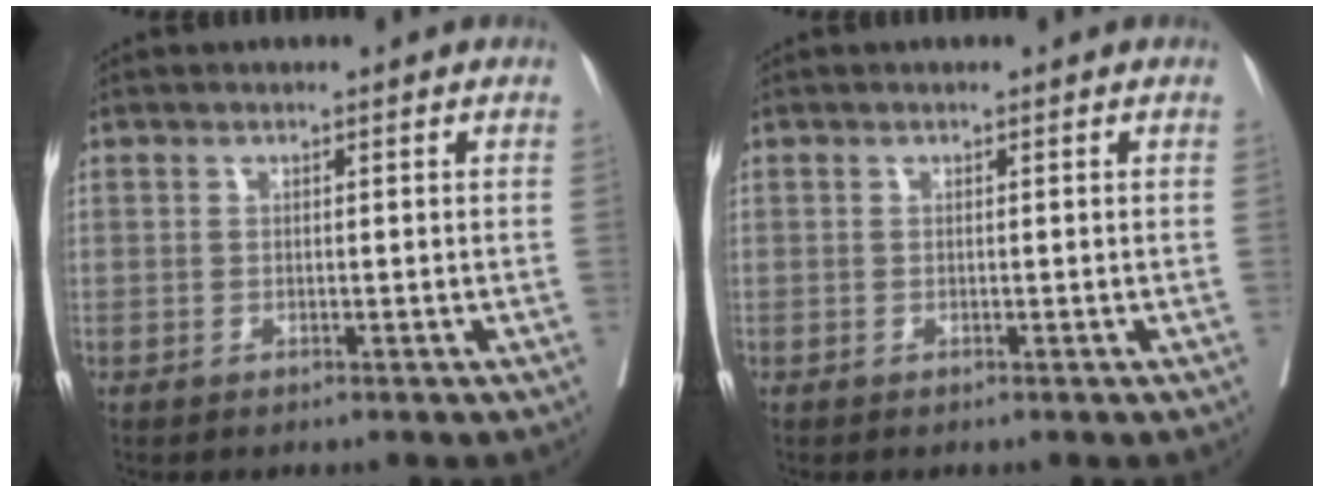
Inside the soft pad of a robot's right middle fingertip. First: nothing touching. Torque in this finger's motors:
{"motor_torque": [-0.02, -0.04, -0.01, 0.00]}